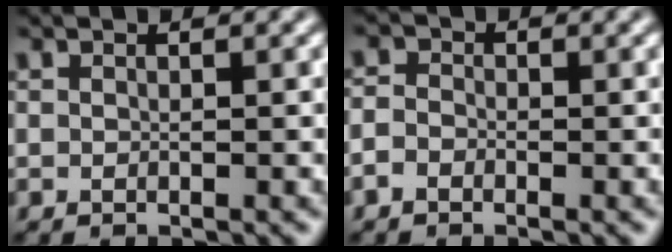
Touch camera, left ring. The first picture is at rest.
{"total": 1.5, "force": [-1.0, 1.0, 0.6], "torque": [-0.008, 0.002, -0.025]}